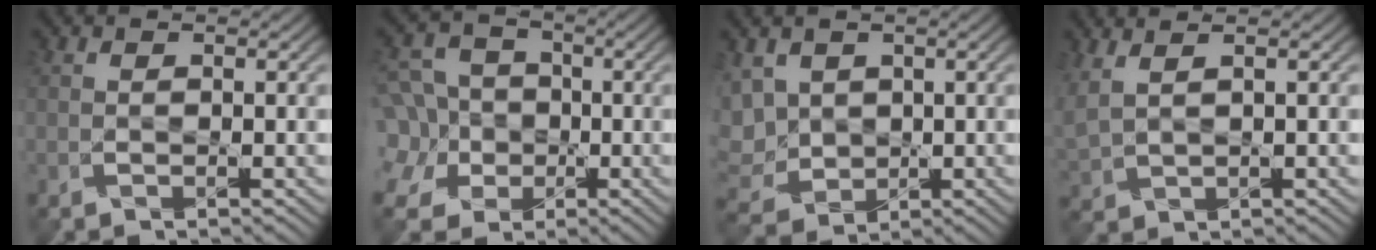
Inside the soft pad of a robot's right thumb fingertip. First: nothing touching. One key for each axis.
{"total": 10.9, "fx": -2.8, "fy": 9.3, "fz": 5.0, "tx": -0.157, "ty": -0.010, "tz": -0.072}
{"total": 6.5, "fx": 1.2, "fy": 4.9, "fz": 4.0, "tx": -0.151, "ty": 0.006, "tz": 0.024}
{"total": 3.2, "fx": 2.3, "fy": 0.7, "fz": 2.1, "tx": -0.076, "ty": 0.008, "tz": 0.055}